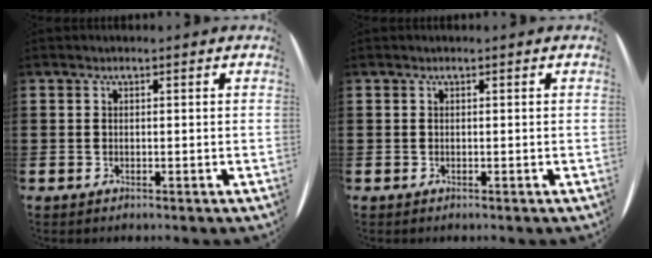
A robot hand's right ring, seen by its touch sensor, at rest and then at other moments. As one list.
[{"total": 0.0}]